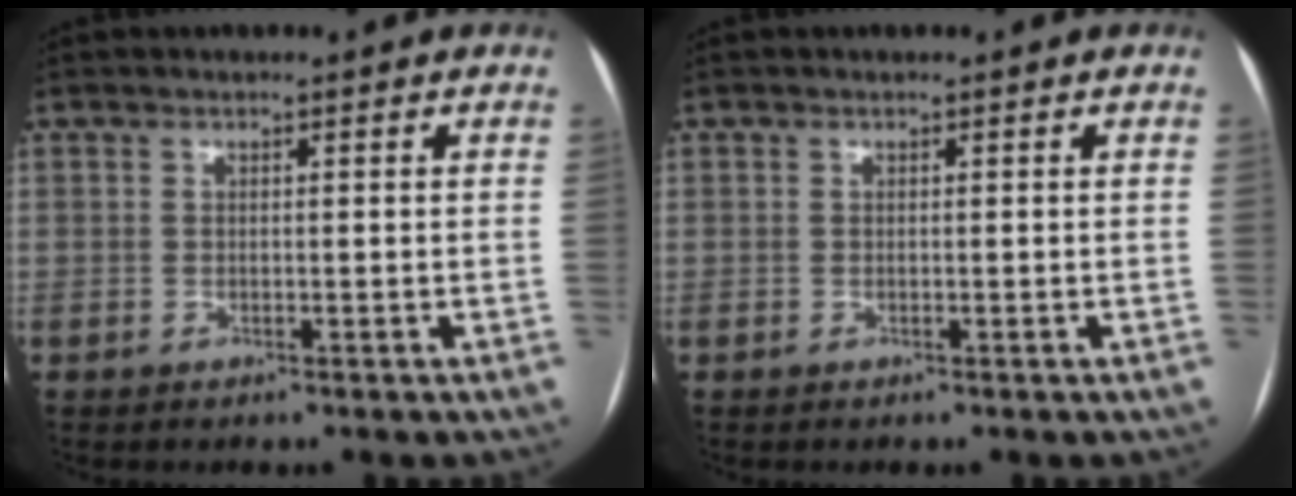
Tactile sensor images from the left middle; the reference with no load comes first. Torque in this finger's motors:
{"motor_torque": [0.02, -0.19, 0.08, 0.01]}